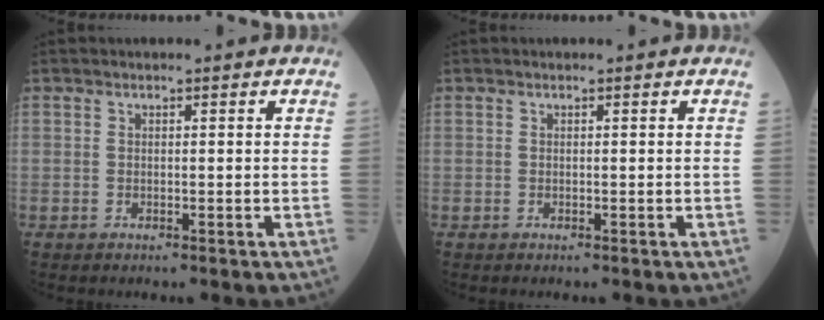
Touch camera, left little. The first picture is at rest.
{"total": 0.0}